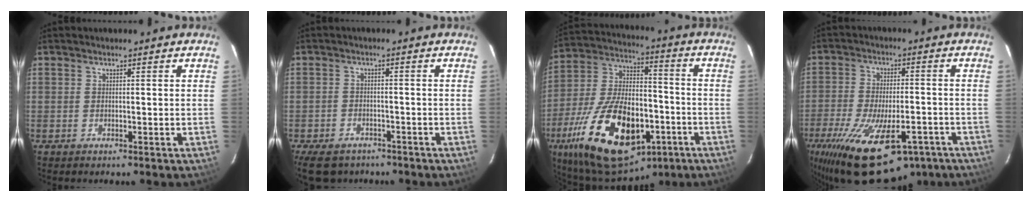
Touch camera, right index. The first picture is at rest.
{"total": 9.8, "force": [-7.2, 5.5, 3.8], "torque": [-0.102, -0.006, -0.113]}
{"total": 27.5, "force": [-11.9, 14.4, 20.2], "torque": [-0.405, -0.009, -0.178]}
{"total": 22.9, "force": [-13.8, 10.1, 15.3], "torque": [-0.303, -0.044, -0.210]}